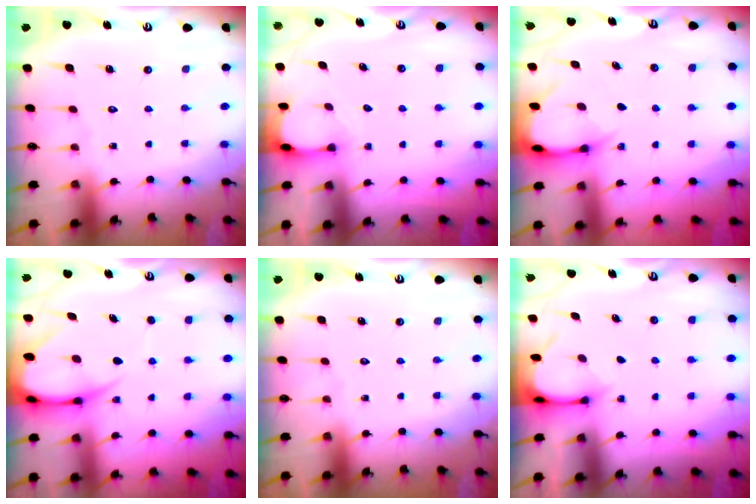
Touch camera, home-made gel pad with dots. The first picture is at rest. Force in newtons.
{"total": 2.3, "press": 2.3, "slide": 0.3}
{"total": 4.2, "press": 4.1, "slide": 0.6}
{"total": 9.0, "press": 8.9, "slide": 1.0}
{"total": 0.0}
{"total": 3.4, "press": 3.4, "slide": 0.3}